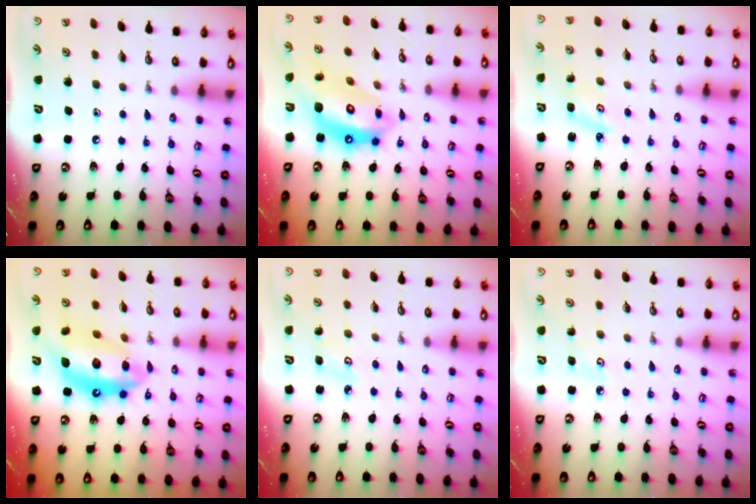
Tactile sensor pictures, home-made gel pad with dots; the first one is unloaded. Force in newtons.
{"total": 15.0, "press": 14.9, "slide": 1.3}
{"total": 3.0, "press": 2.9, "slide": 0.4}
{"total": 15.9, "press": 15.8, "slide": 1.3}
{"total": 4.2, "press": 4.1, "slide": 0.5}
{"total": 3.3, "press": 3.3, "slide": 0.4}